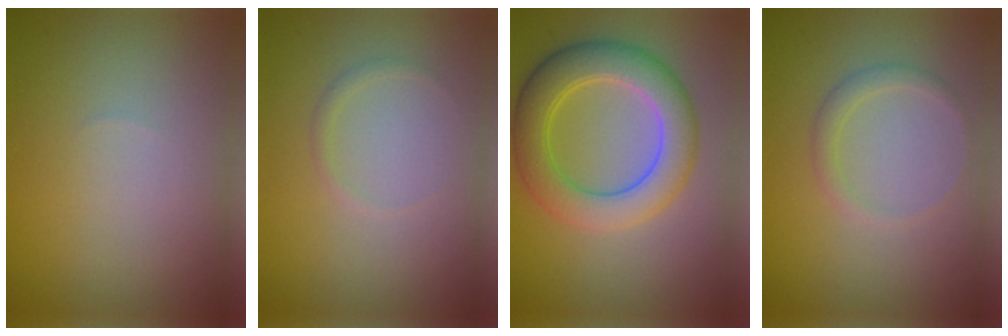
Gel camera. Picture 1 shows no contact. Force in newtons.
{"total": 0.7, "press": 0.7, "slide": 0.1}
{"total": 6.5, "press": 6.5, "slide": 0.3}
{"total": 1.4, "press": 1.4, "slide": 0.1}